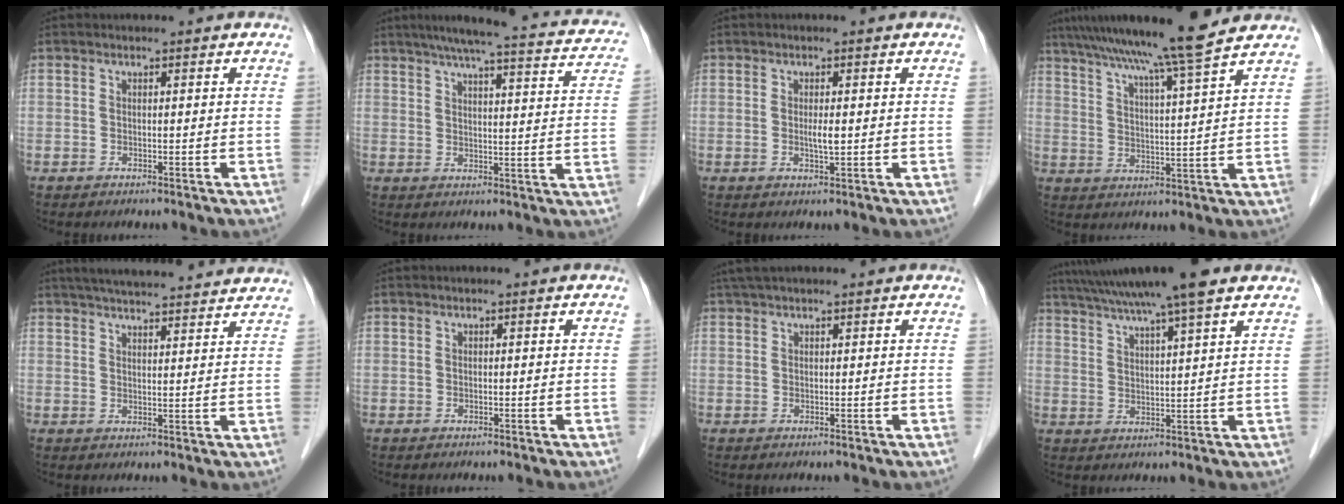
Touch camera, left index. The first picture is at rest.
{"total": 22.4, "force": [18.9, 3.3, 11.6], "torque": [-0.160, 0.011, 0.219]}
{"total": 1.8, "force": [-0.1, 0.2, 1.7], "torque": [-0.036, -0.003, 0.000]}
{"total": 13.6, "force": [11.3, -1.6, 7.5], "torque": [-0.128, 0.013, 0.167]}
{"total": 17.7, "force": [16.2, 1.9, 7.0], "torque": [-0.105, 0.041, 0.214]}
{"total": 0.0}
{"total": 4.2, "force": [3.5, 0.1, 2.3], "torque": [-0.036, 0.040, 0.061]}
{"total": 14.1, "force": [11.4, -0.1, 8.2], "torque": [-0.147, 0.029, 0.172]}